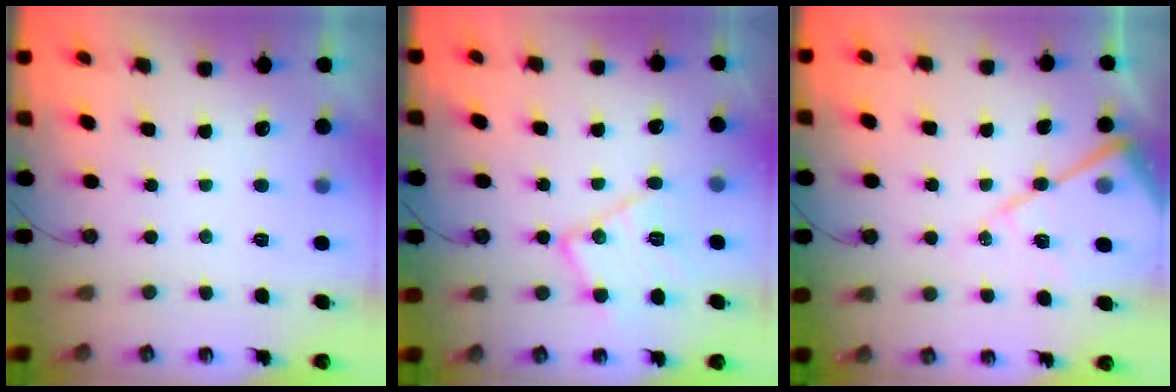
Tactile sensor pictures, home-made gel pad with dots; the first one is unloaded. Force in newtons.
{"total": 14.1, "press": 14.1, "slide": 0.7}
{"total": 13.8, "press": 13.7, "slide": 1.3}